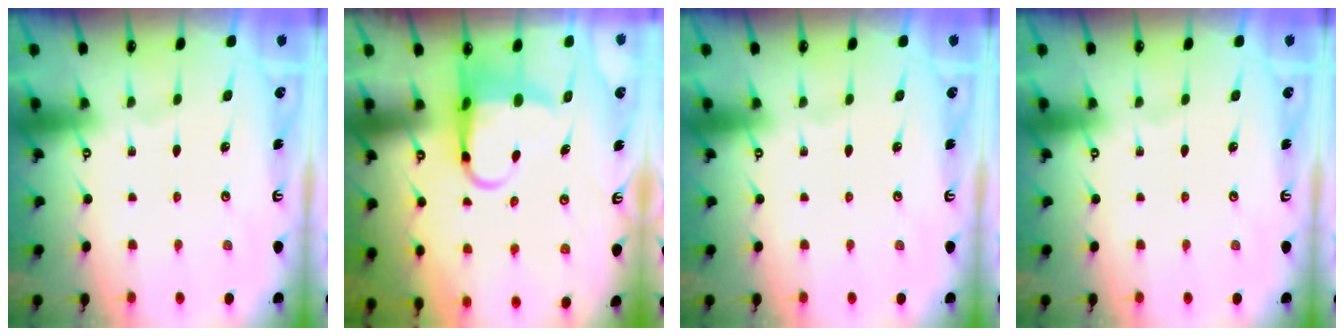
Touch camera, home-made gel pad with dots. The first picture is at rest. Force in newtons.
{"total": 6.2, "press": 6.0, "slide": 1.3}
{"total": 0.0}
{"total": 0.0}